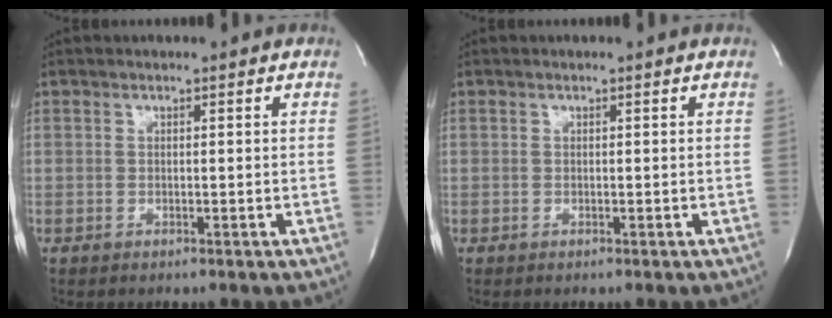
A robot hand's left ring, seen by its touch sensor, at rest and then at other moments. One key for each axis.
{"total": 0.0}